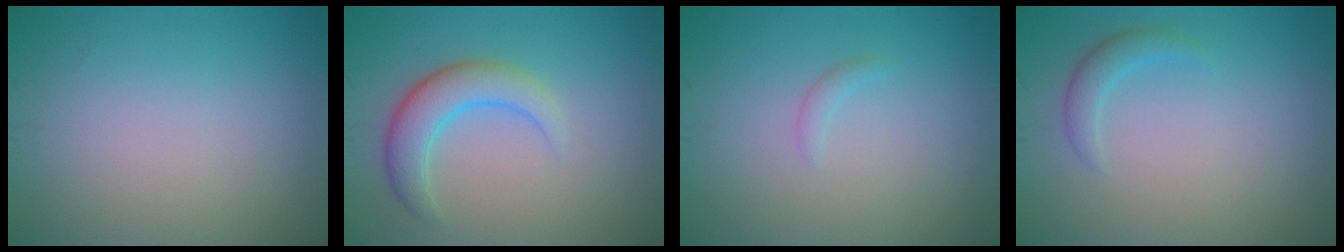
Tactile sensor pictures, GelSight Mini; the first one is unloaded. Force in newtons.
{"total": 4.0, "press": 4.0, "slide": 0.1}
{"total": 0.7, "press": 0.7, "slide": 0.1}
{"total": 1.6, "press": 1.6, "slide": 0.1}